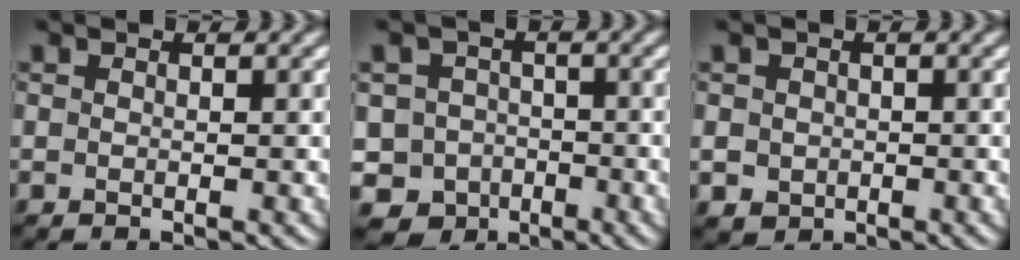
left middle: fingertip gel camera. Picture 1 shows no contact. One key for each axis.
{"total": 7.3, "fx": -4.6, "fy": 5.6, "fz": 1.3, "tx": -0.001, "ty": -0.012, "tz": -0.083}
{"total": 1.8, "fx": -0.5, "fy": 1.6, "fz": 0.4, "tx": -0.007, "ty": -0.008, "tz": -0.003}